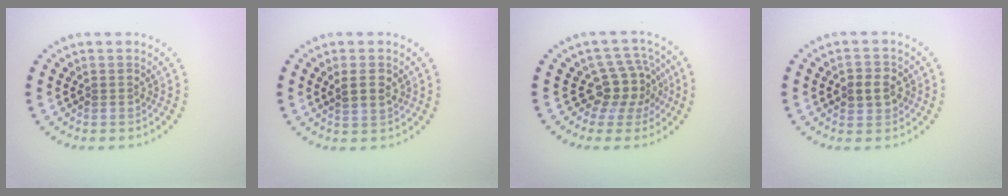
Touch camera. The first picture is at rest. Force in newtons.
{"total": 1.7, "press": 1.5, "slide": 0.6}
{"total": 3.8, "press": 2.9, "slide": 2.5}
{"total": 2.7, "press": 2.7, "slide": 0.6}